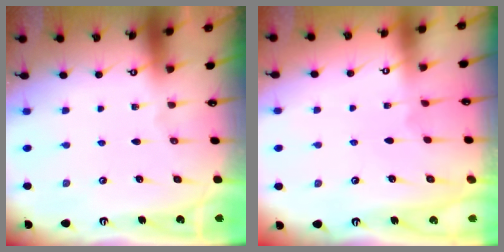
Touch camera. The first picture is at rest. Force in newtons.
{"total": 4.5, "press": 4.5, "slide": 0.2}